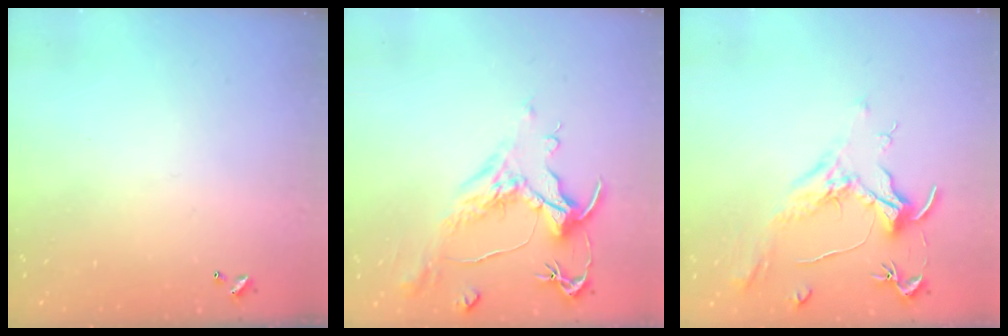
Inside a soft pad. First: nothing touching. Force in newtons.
{"total": 1.6, "press": 0.6, "slide": 1.4}
{"total": 1.8, "press": 1.6, "slide": 0.9}